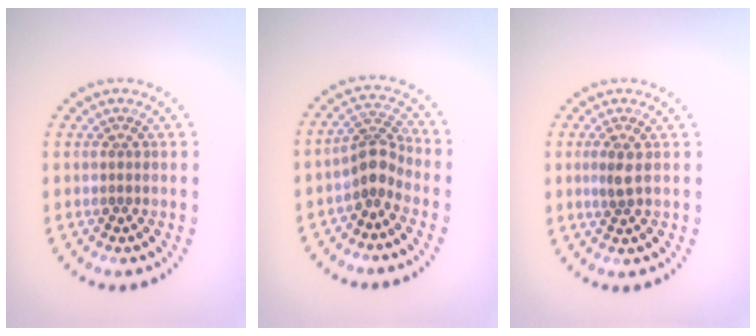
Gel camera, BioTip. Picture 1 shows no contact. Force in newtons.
{"total": 2.9, "press": 2.2, "slide": 2.0}
{"total": 1.6, "press": 1.4, "slide": 0.8}